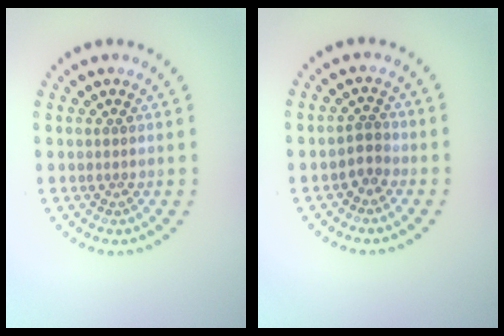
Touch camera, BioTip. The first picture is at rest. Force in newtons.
{"total": 1.7, "press": 1.4, "slide": 0.9}